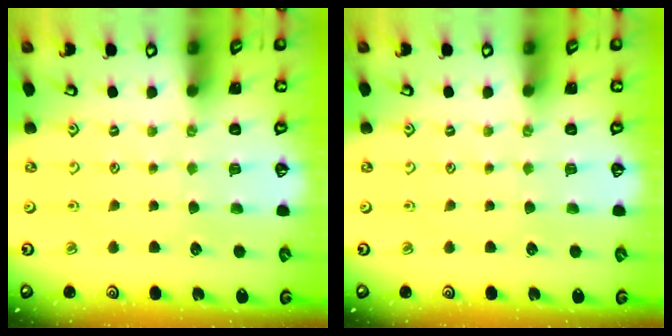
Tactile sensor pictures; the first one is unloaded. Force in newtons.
{"total": 0.0}